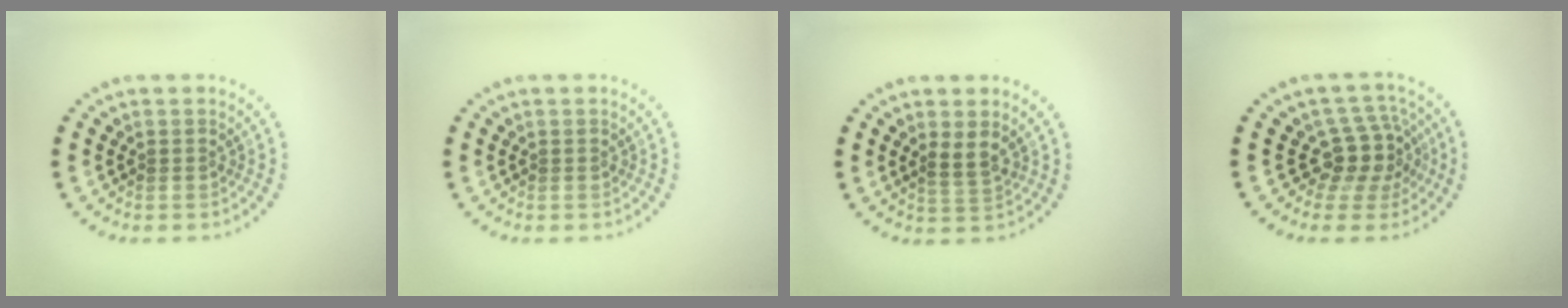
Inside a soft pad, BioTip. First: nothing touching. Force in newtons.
{"total": 0.0}
{"total": 1.8, "press": 1.6, "slide": 0.9}
{"total": 3.7, "press": 2.8, "slide": 2.4}